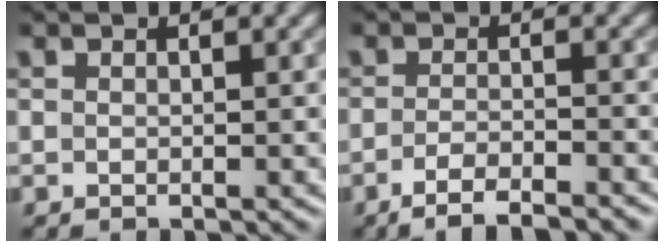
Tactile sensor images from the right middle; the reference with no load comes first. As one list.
[{"total": 3.6, "force": [-2.6, 0.7, 2.4], "torque": [-0.036, -0.001, -0.052]}]